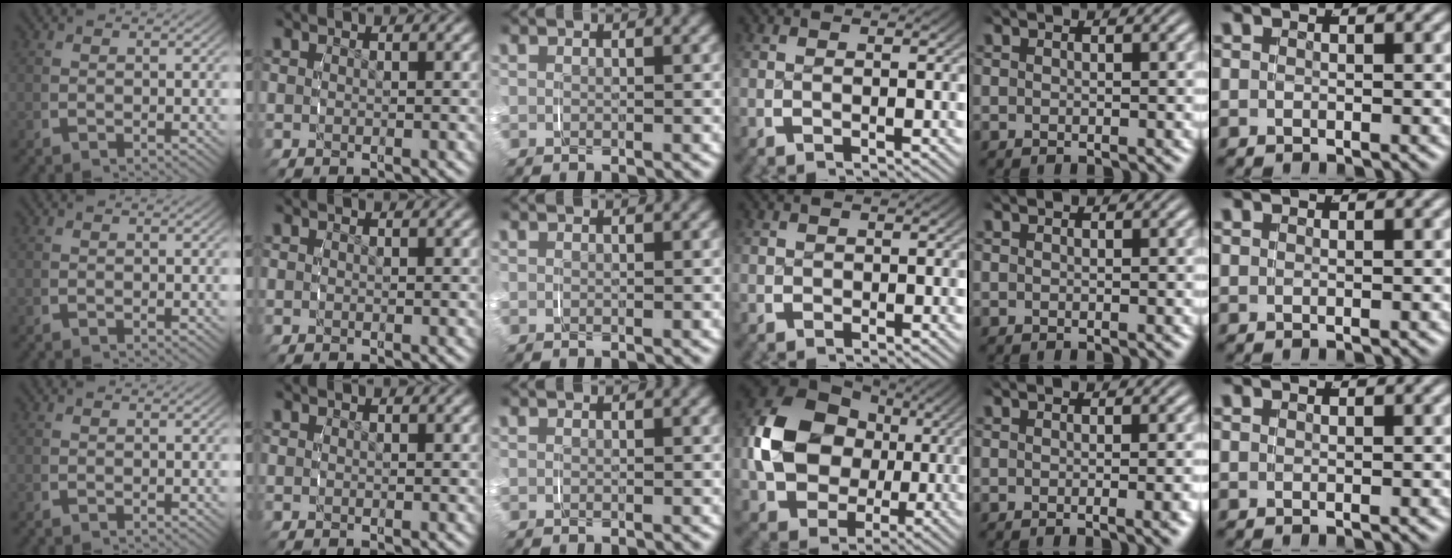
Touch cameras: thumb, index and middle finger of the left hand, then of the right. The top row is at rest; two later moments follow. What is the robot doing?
{"motion": "grasp_and_lifting", "object": "paper"}